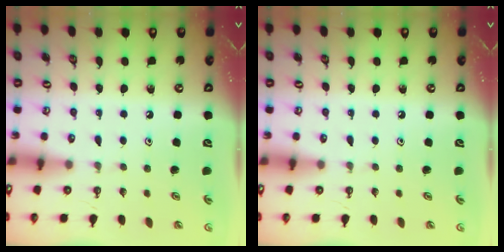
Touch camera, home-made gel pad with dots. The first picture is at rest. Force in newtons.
{"total": 0.0}